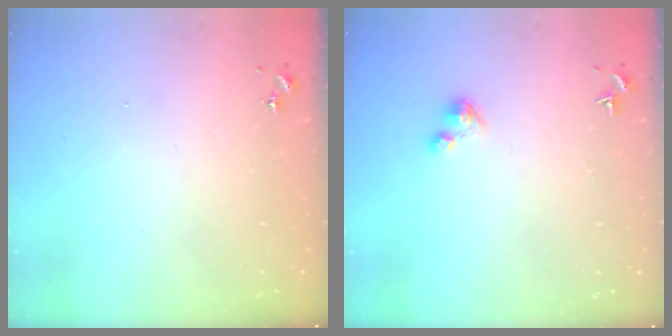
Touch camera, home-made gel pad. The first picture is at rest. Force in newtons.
{"total": 2.4, "press": 2.4, "slide": 0.2}